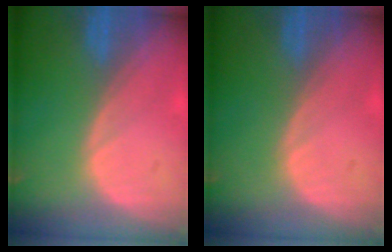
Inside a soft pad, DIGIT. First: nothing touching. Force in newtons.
{"total": 0.0}